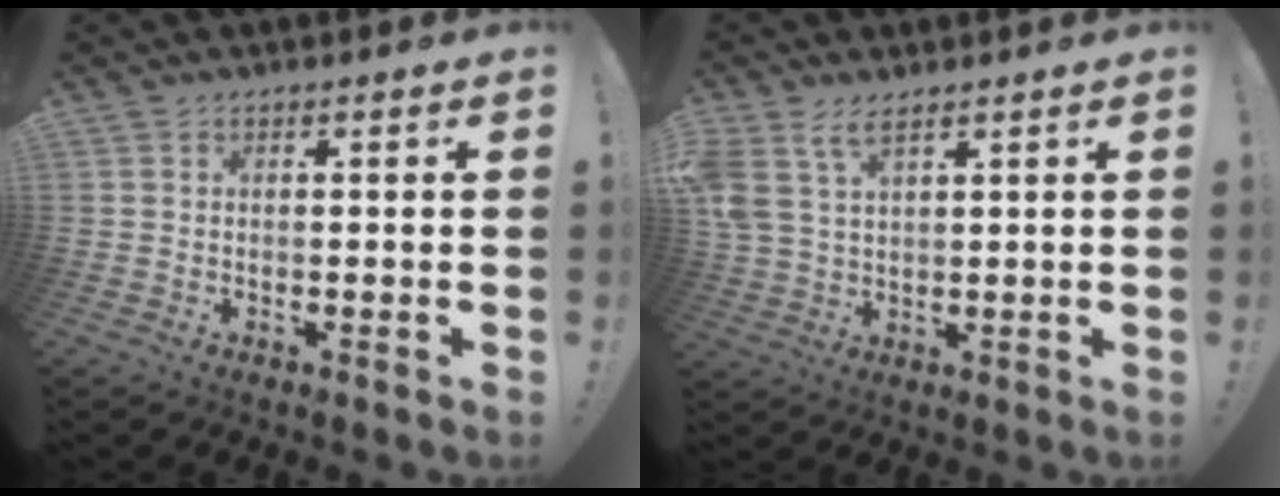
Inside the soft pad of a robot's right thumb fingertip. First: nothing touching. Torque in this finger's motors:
{"motor_torque": [0.35, 0.43, 1.11, 0.26, 0.28]}